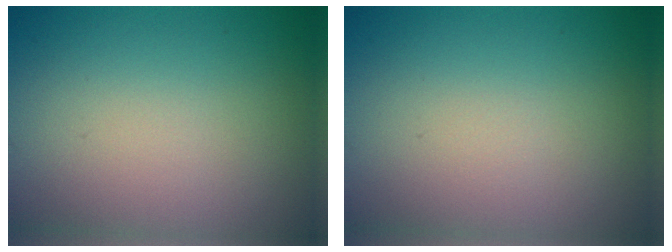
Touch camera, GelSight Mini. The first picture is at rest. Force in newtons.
{"total": 0.0}